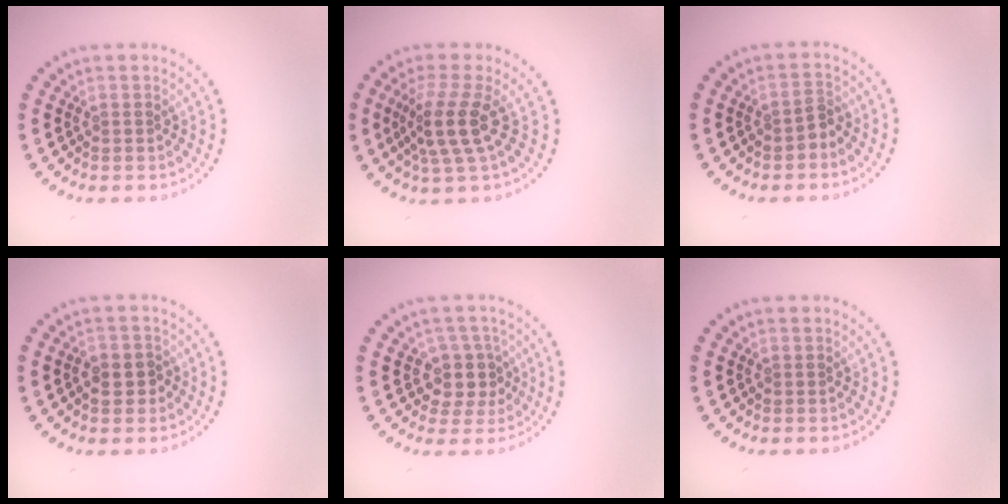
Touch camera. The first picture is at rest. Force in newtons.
{"total": 3.7, "press": 2.7, "slide": 2.5}
{"total": 1.4, "press": 1.2, "slide": 0.6}
{"total": 2.3, "press": 2.1, "slide": 0.8}
{"total": 3.1, "press": 2.6, "slide": 1.7}
{"total": 0.0}